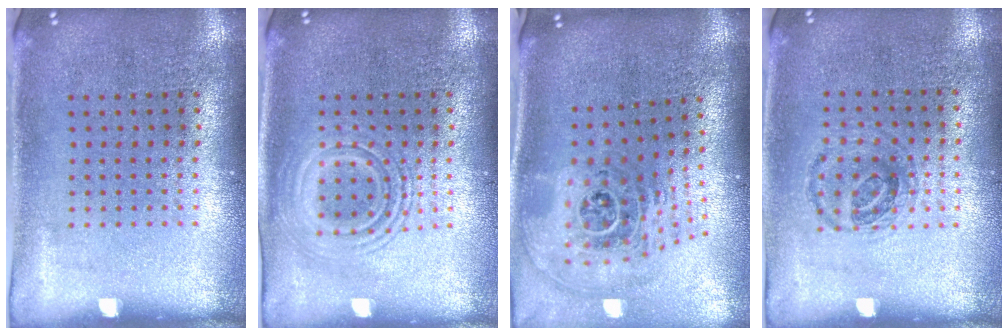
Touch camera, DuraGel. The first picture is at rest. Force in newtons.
{"total": 2.7, "press": 2.6, "slide": 0.4}
{"total": 2.2, "press": 1.6, "slide": 1.5}
{"total": 0.9, "press": 0.8, "slide": 0.4}